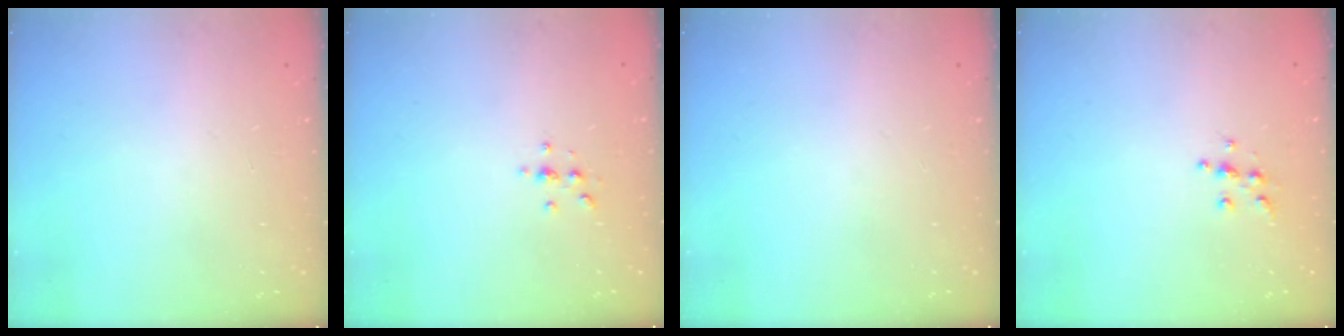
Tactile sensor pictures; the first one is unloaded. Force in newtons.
{"total": 2.1, "press": 2.1, "slide": 0.2}
{"total": 0.0}
{"total": 5.4, "press": 5.4, "slide": 0.5}